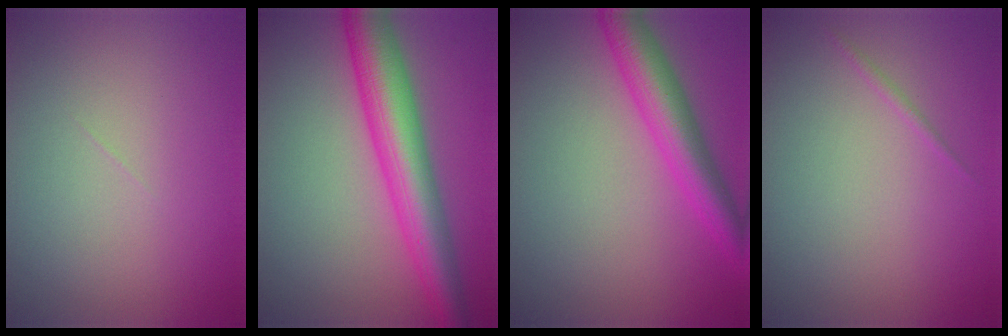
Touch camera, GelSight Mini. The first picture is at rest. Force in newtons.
{"total": 7.6, "press": 7.6, "slide": 0.1}
{"total": 5.4, "press": 5.4, "slide": 0.3}
{"total": 0.6, "press": 0.6, "slide": 0.0}